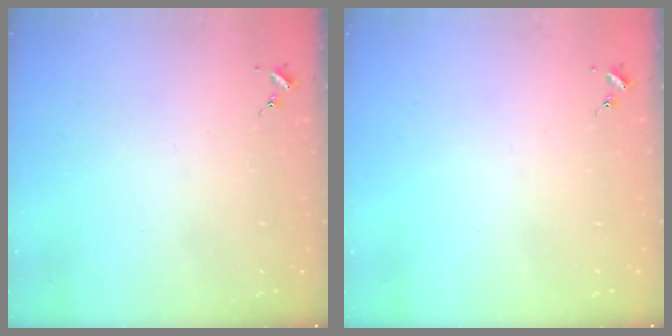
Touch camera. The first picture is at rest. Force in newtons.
{"total": 0.0}